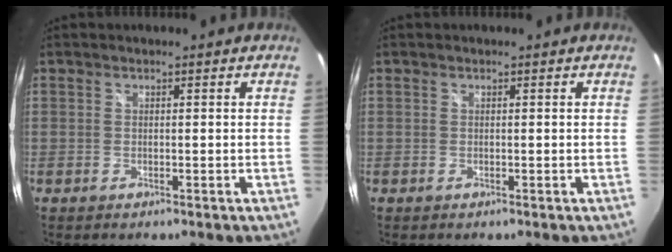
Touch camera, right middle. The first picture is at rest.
{"total": 0.0}